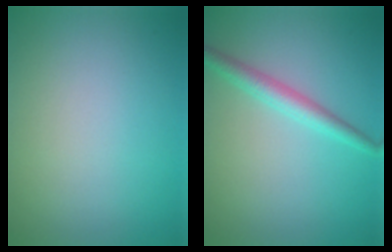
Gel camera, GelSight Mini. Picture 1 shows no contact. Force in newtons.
{"total": 2.4, "press": 2.4, "slide": 0.1}